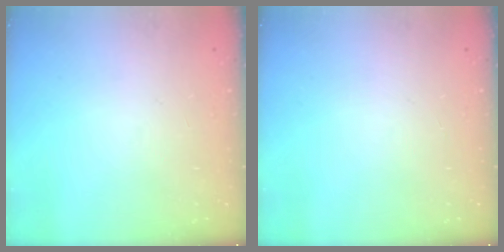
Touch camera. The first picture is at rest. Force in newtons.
{"total": 0.0}